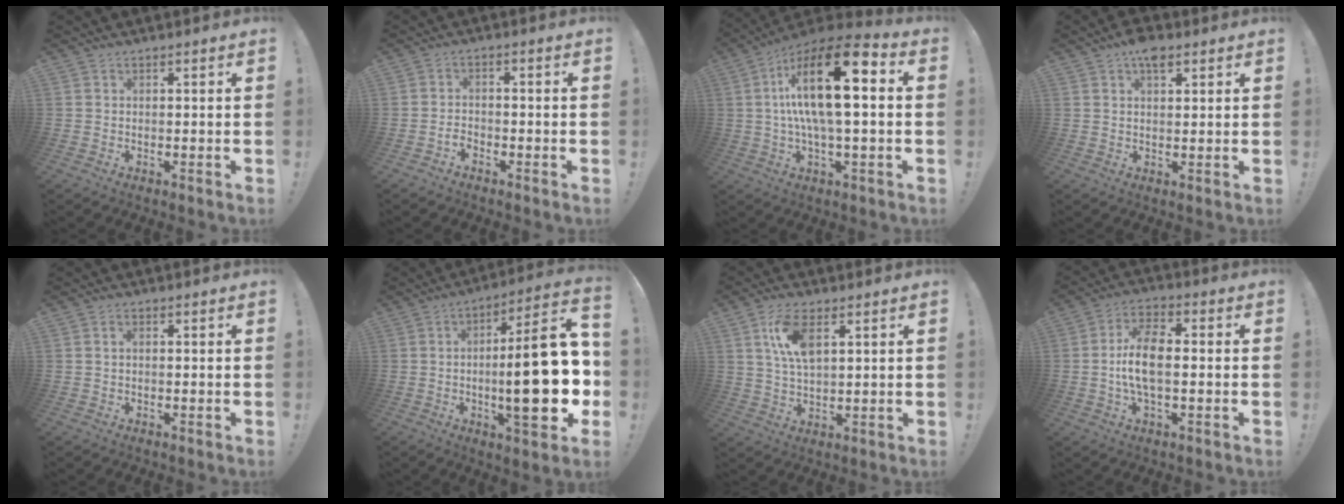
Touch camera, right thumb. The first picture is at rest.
{"total": 2.3, "force": [-1.8, 1.0, 1.0], "torque": [-0.013, 0.007, -0.033]}
{"total": 20.4, "force": [3.4, 6.6, 19.0], "torque": [-0.332, -0.014, 0.046]}
{"total": 5.8, "force": [3.3, 2.8, 3.8], "torque": [-0.055, -0.013, 0.057]}
{"total": 1.2, "force": [0.1, 0.7, 0.9], "torque": [-0.016, 0.002, 0.000]}
{"total": 24.4, "force": [-2.4, 6.3, 23.5], "torque": [-0.349, -0.005, -0.039]}
{"total": 9.8, "force": [4.0, 4.4, 7.7], "torque": [-0.158, -0.004, 0.070]}
{"total": 10.2, "force": [-0.7, 4.7, 9.0], "torque": [-0.170, 0.003, -0.014]}